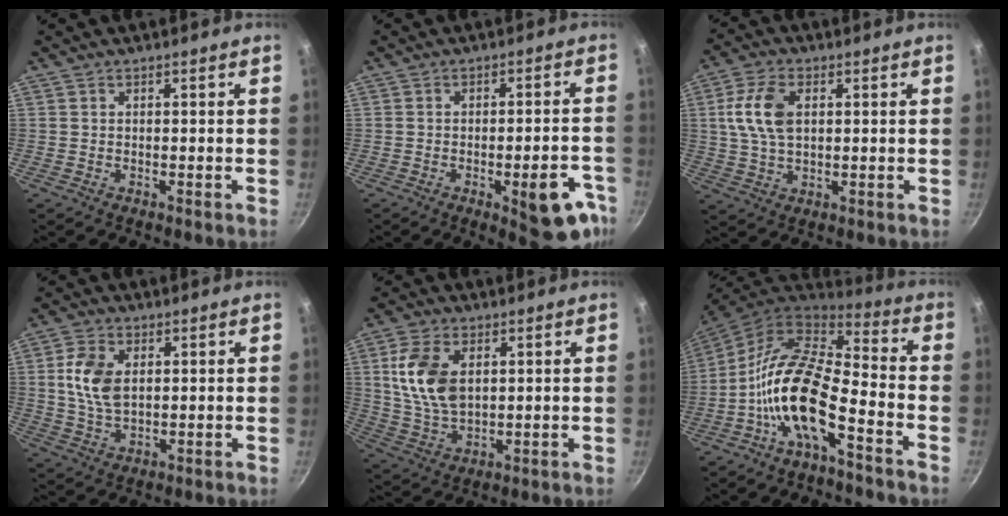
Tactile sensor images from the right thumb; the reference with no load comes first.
{"total": 12.6, "force": [-5.2, 4.5, 10.5], "torque": [-0.084, 0.026, -0.061]}
{"total": 9.3, "force": [2.0, 5.3, 7.3], "torque": [-0.139, 0.007, 0.036]}
{"total": 8.5, "force": [1.8, 5.2, 6.5], "torque": [-0.118, -0.003, 0.035]}
{"total": 12.0, "force": [3.0, 7.3, 9.0], "torque": [-0.165, -0.017, 0.064]}
{"total": 16.8, "force": [-6.4, 7.0, 13.9], "torque": [-0.254, 0.058, -0.137]}